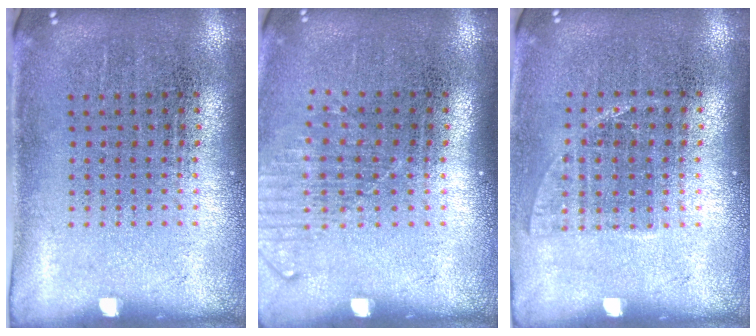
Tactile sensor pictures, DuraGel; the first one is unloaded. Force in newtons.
{"total": 1.3, "press": 1.1, "slide": 0.8}
{"total": 1.0, "press": 0.8, "slide": 0.6}